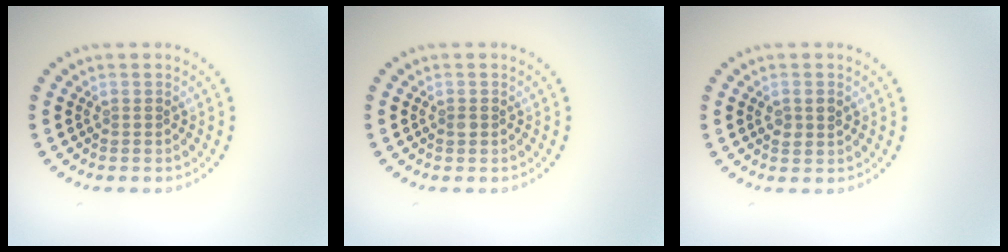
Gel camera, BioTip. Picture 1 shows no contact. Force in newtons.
{"total": 0.7, "press": 0.7, "slide": 0.1}
{"total": 1.5, "press": 1.5, "slide": 0.1}